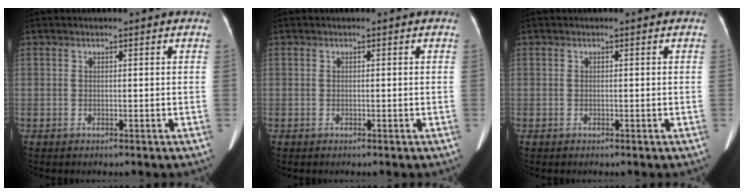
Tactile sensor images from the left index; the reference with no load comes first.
{"total": 0.0}
{"total": 0.0}